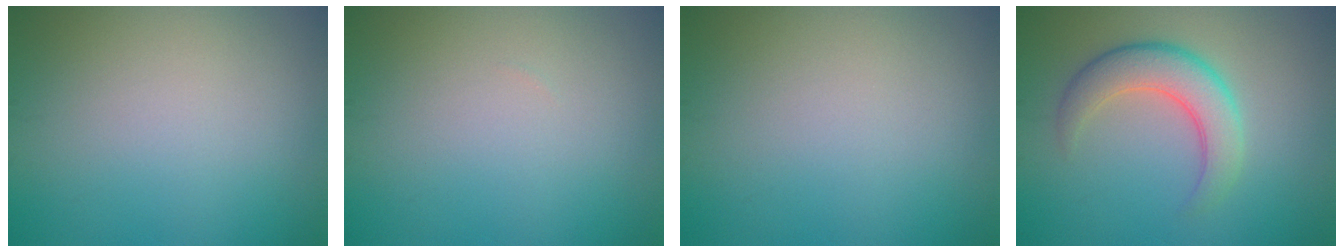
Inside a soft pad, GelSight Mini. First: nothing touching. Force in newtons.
{"total": 0.0}
{"total": 0.0}
{"total": 4.7, "press": 4.7, "slide": 0.4}